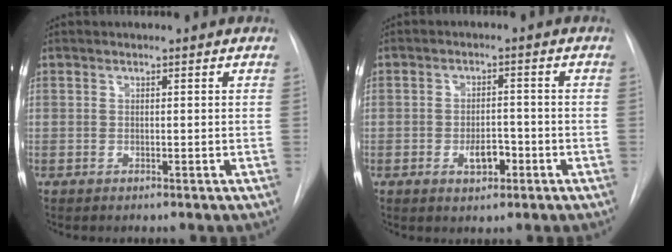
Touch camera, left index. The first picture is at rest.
{"total": 3.7, "force": [-1.6, 1.9, 2.7], "torque": [-0.041, 0.004, -0.019]}